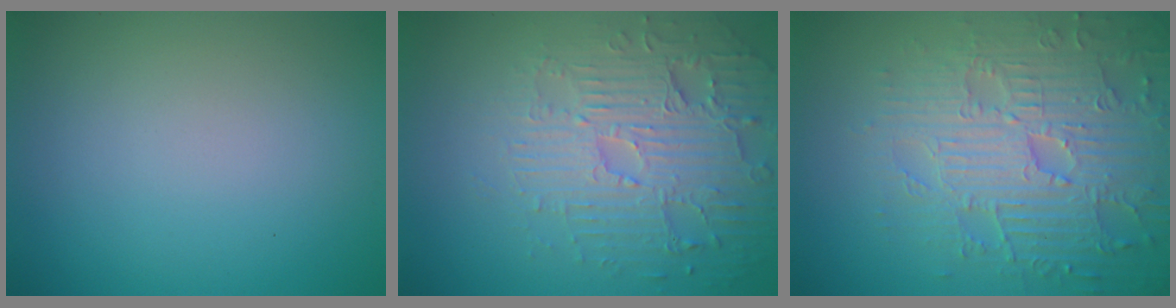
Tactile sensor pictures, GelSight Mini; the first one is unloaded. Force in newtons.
{"total": 5.1, "press": 4.5, "slide": 2.5}
{"total": 7.4, "press": 5.8, "slide": 4.5}